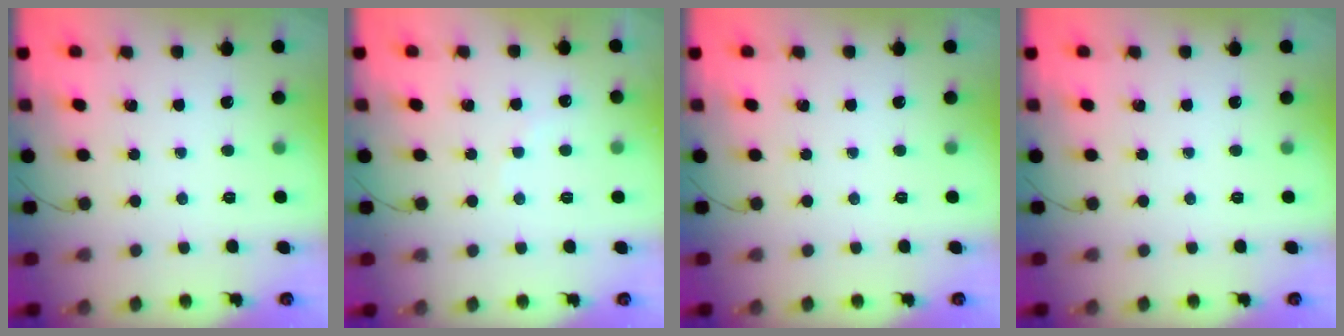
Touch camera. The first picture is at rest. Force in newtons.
{"total": 5.0, "press": 5.0, "slide": 0.9}
{"total": 0.0}
{"total": 0.0}